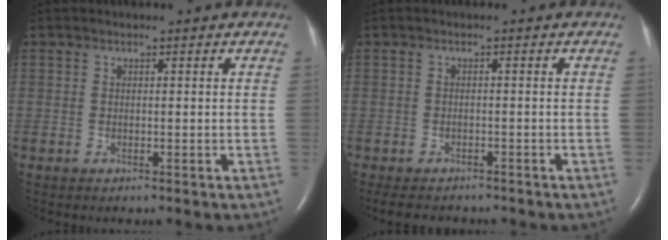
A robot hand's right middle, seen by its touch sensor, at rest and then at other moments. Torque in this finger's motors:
{"motor_torque": [0.55, -0.35, -0.02, 0.04]}